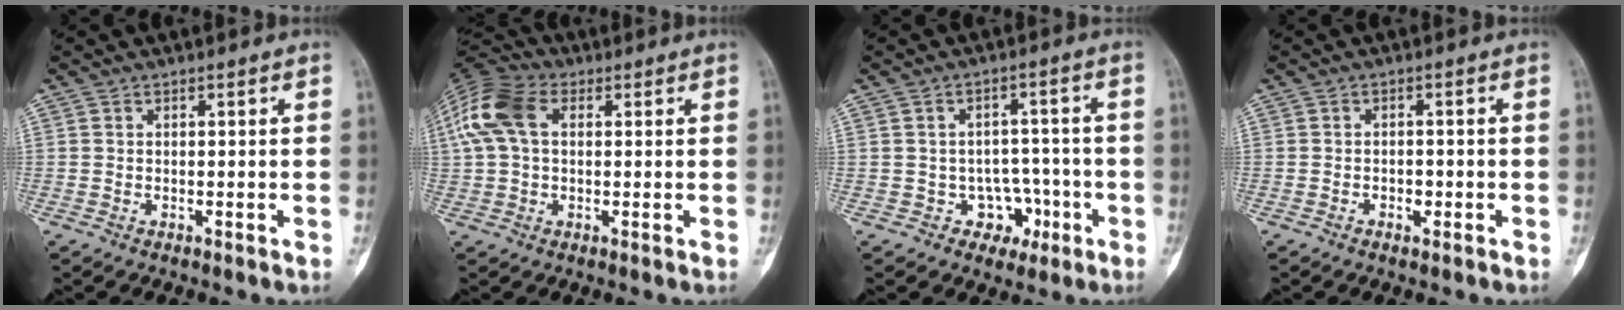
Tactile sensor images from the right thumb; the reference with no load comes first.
{"total": 12.8, "force": [3.1, 8.2, 9.3], "torque": [-0.203, 0.032, 0.054]}
{"total": 5.8, "force": [-2.3, 5.1, 1.6], "torque": [0.017, 0.031, -0.025]}
{"total": 1.9, "force": [-0.8, 1.2, 1.2], "torque": [-0.016, 0.006, -0.012]}